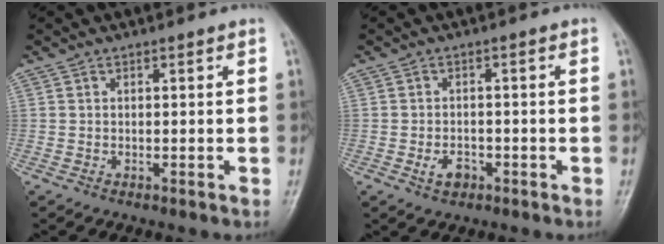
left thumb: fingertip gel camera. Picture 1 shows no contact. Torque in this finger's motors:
{"motor_torque": [0.02, 0.04, 0.07, 0.04, 0.00]}